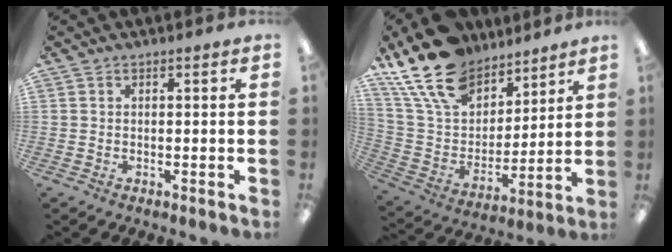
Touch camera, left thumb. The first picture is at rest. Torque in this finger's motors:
{"motor_torque": [0.54, 0.20, 1.19, -1.58, 0.40]}